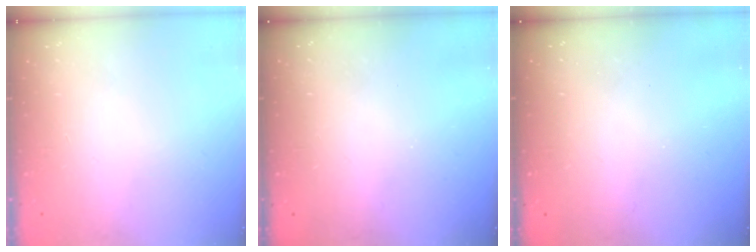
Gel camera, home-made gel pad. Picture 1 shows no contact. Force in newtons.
{"total": 3.0, "press": 3.0, "slide": 0.1}
{"total": 3.1, "press": 3.1, "slide": 0.1}